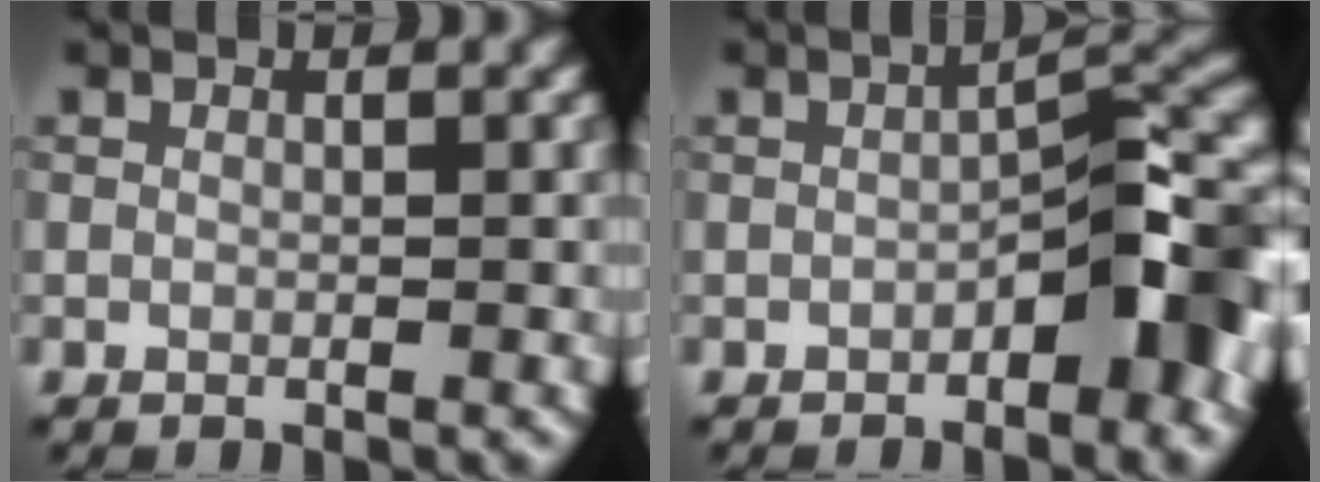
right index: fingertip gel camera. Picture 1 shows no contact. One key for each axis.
{"total": 6.8, "fx": -2.2, "fy": 2.3, "fz": 6.0, "tx": -0.067, "ty": 0.021, "tz": -0.039}